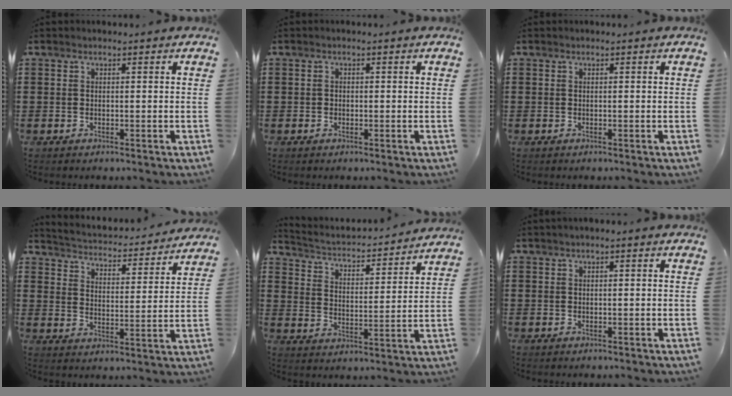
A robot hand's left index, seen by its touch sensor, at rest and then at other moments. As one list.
[{"total": 0.5, "force": [-0.1, 0.5, 0.1], "torque": [-0.003, 0.003, -0.001]}, {"total": 0.0}, {"total": 3.2, "force": [3.2, -0.1, 0.0], "torque": [-0.024, -0.035, 0.047]}, {"total": 2.5, "force": [2.4, 0.4, 0.4], "torque": [-0.028, -0.029, 0.030]}, {"total": 0.6, "force": [0.2, 0.0, 0.6], "torque": [-0.010, 0.000, 0.004]}]